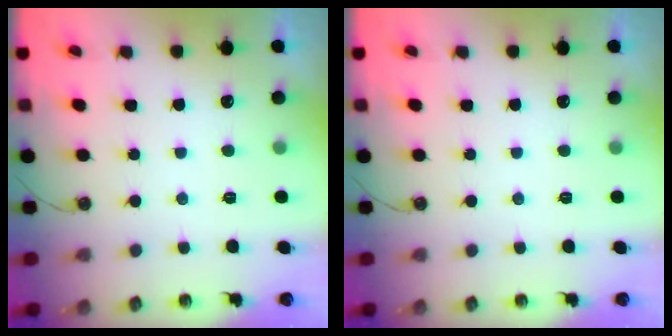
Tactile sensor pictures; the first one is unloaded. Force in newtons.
{"total": 0.0}